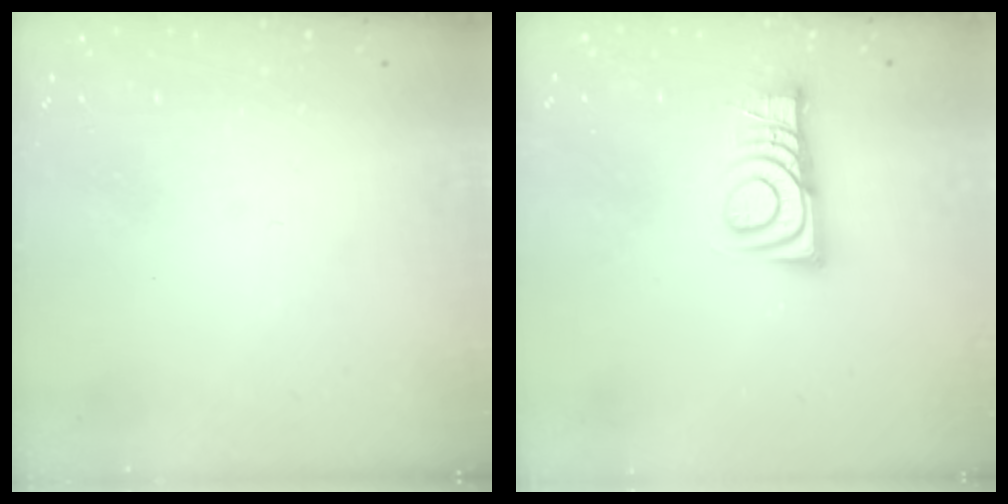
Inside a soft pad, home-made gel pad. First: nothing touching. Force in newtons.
{"total": 9.1, "press": 9.1, "slide": 0.4}